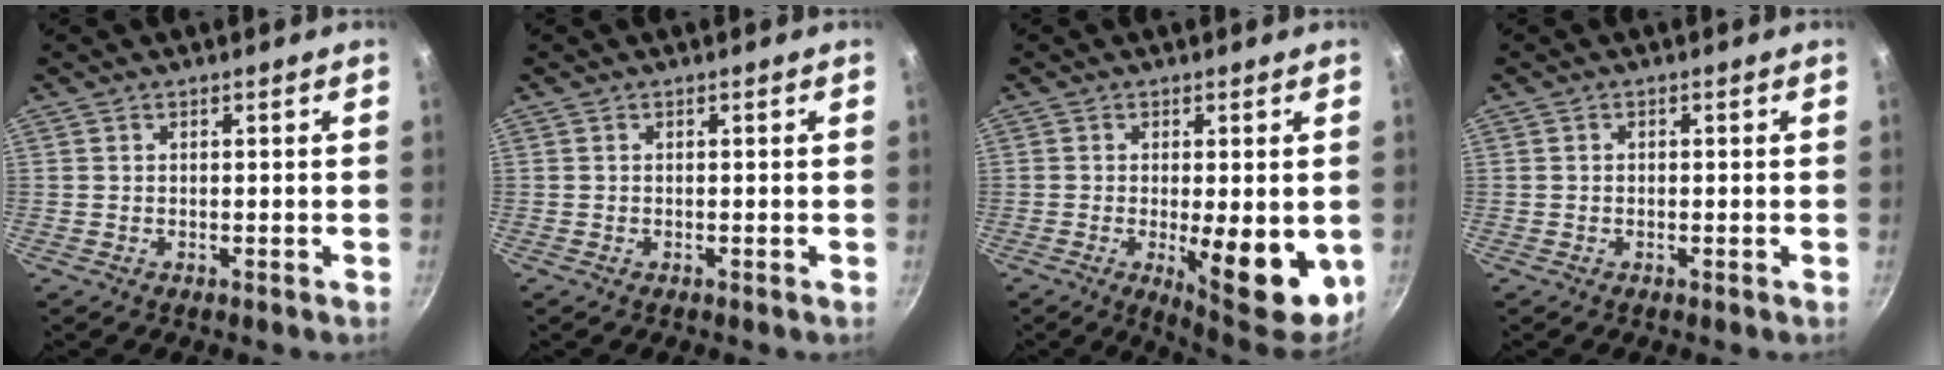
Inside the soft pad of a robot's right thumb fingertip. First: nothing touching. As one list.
[{"total": 0.0}, {"total": 12.7, "force": [-2.3, 4.1, 11.8], "torque": [-0.134, -0.007, -0.018]}, {"total": 0.6, "force": [-0.1, 0.5, 0.3], "torque": [-0.005, 0.003, -0.002]}]